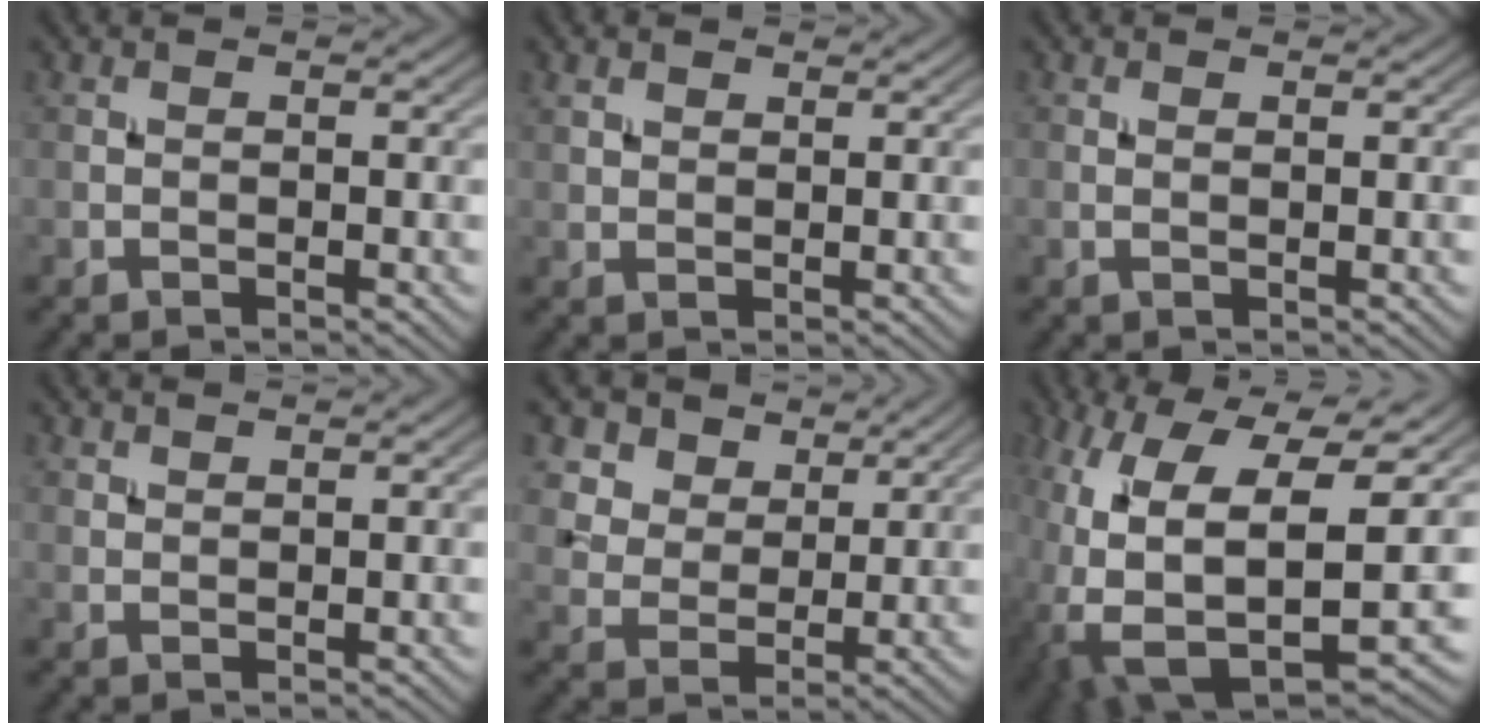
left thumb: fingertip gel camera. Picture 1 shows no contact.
{"total": 1.8, "force": [1.3, 0.9, 0.8], "torque": [-0.023, 0.002, 0.032]}
{"total": 0.6, "force": [0.4, 0.1, 0.5], "torque": [-0.010, 0.001, 0.006]}
{"total": 1.5, "force": [1.4, 0.2, 0.5], "torque": [-0.015, -0.001, 0.029]}
{"total": 8.7, "force": [6.1, 5.3, 3.1], "torque": [-0.091, -0.021, 0.130]}
{"total": 17.8, "force": [-0.2, 9.5, 15.1], "torque": [-0.298, -0.039, 0.032]}